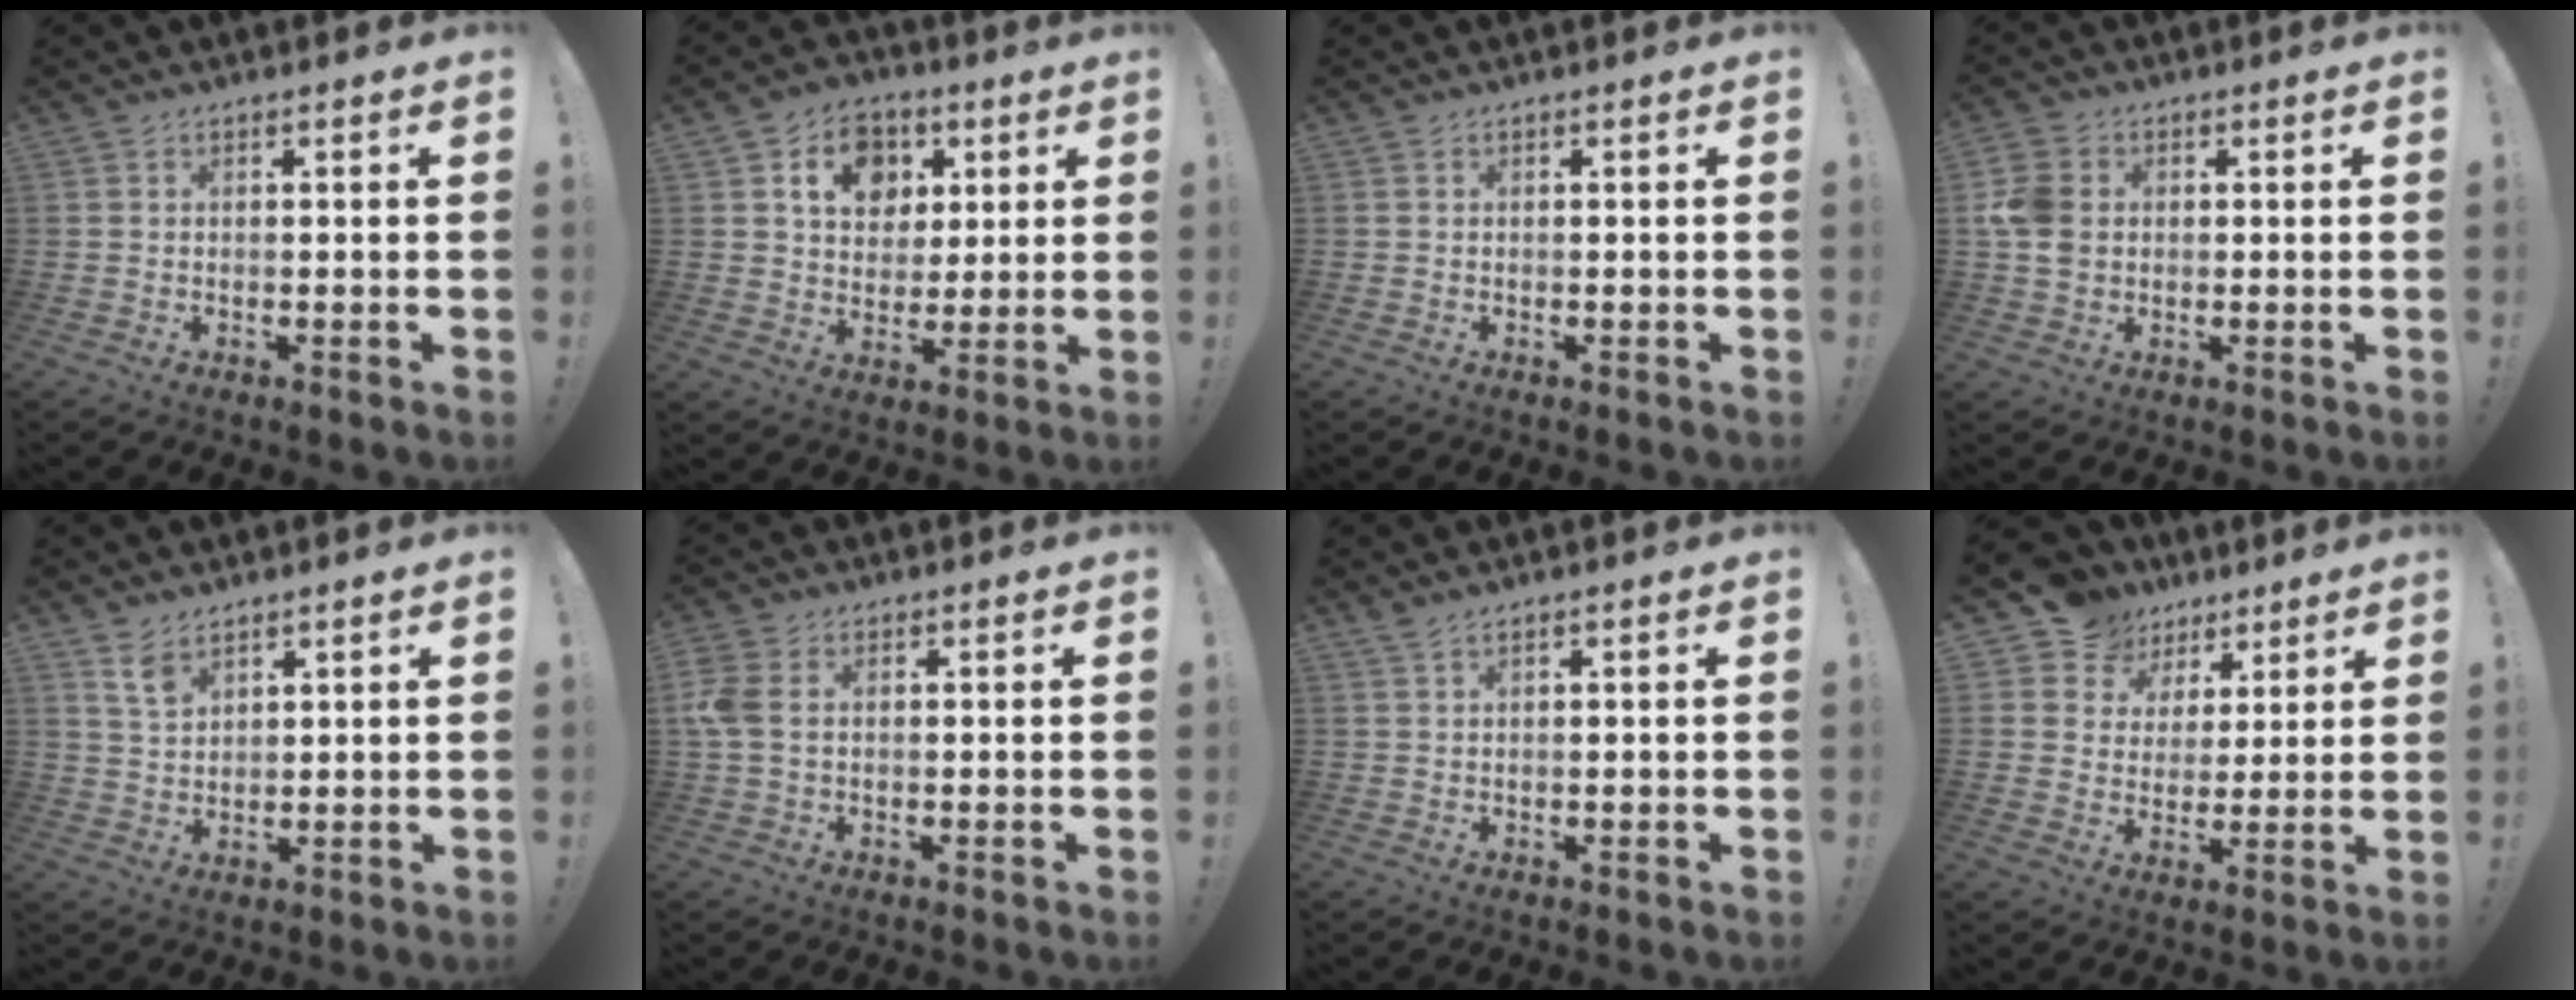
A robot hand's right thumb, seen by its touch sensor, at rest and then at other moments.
{"total": 12.5, "force": [4.8, 9.8, 6.0], "torque": [-0.087, -0.011, 0.093]}
{"total": 0.0}
{"total": 8.8, "force": [0.5, 7.2, 5.0], "torque": [-0.107, 0.012, 0.013]}
{"total": 5.9, "force": [4.1, 3.5, 2.5], "torque": [-0.038, -0.022, 0.076]}
{"total": 5.4, "force": [0.8, 3.6, 4.0], "torque": [-0.105, 0.002, 0.012]}
{"total": 1.2, "force": [0.9, 0.0, 0.7], "torque": [-0.018, 0.001, 0.018]}
{"total": 9.9, "force": [5.6, 8.0, 1.9], "torque": [-0.040, -0.037, 0.114]}